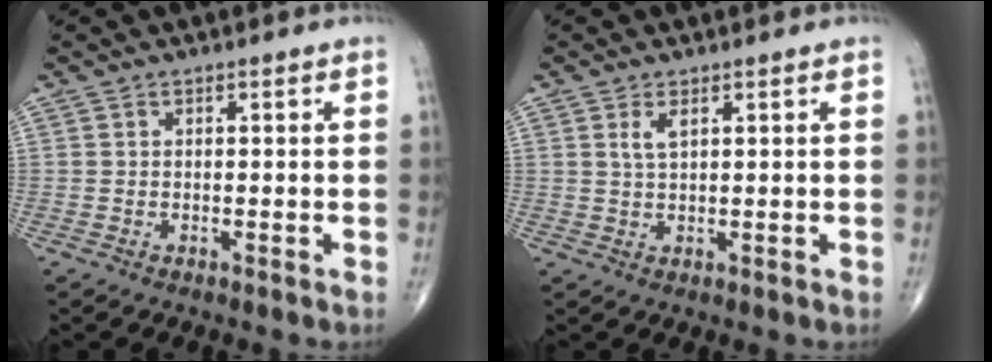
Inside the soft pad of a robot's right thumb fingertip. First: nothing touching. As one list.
[{"total": 2.3, "force": [1.1, 0.8, 1.9], "torque": [-0.038, -0.001, 0.025]}]